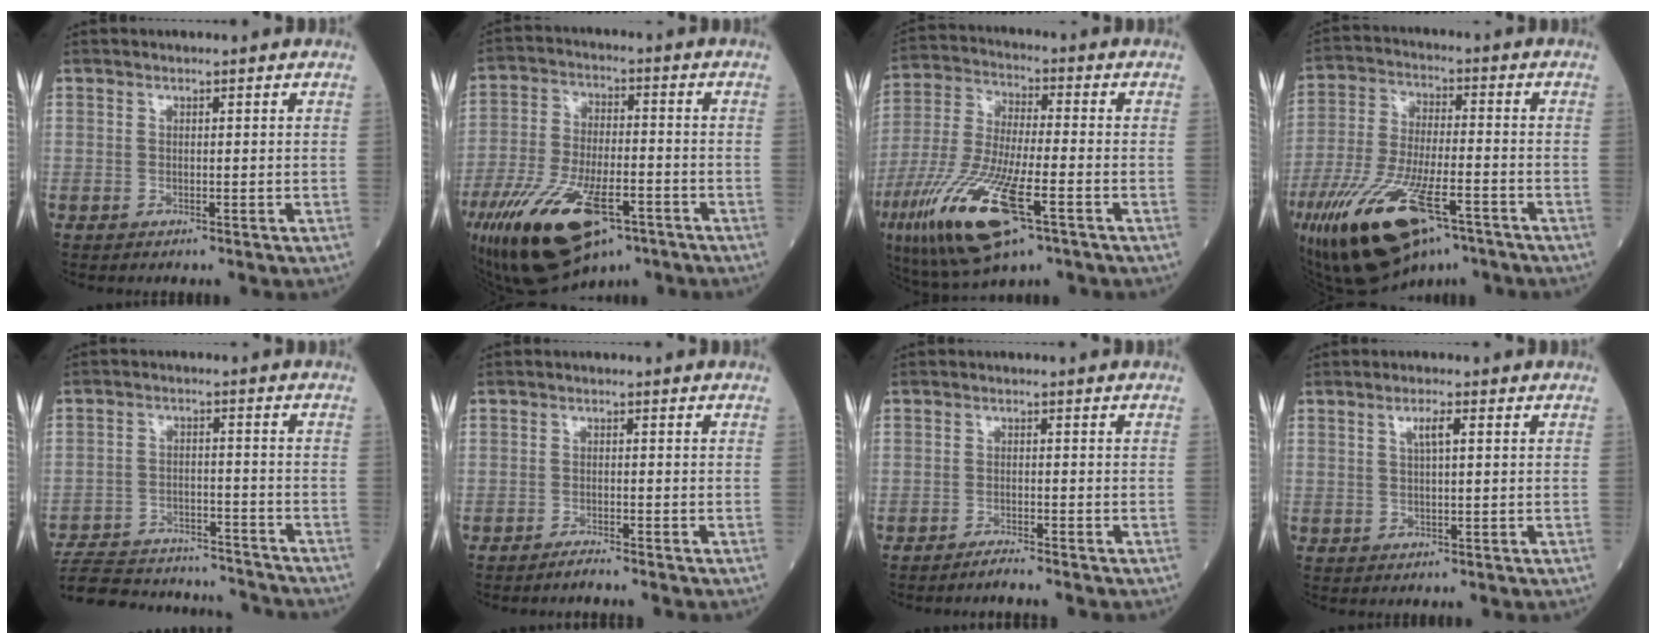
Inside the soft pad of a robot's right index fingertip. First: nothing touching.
{"total": 20.3, "force": [-11.2, 8.5, 14.6], "torque": [-0.297, -0.022, -0.187]}
{"total": 18.8, "force": [-8.6, 4.3, 16.2], "torque": [-0.365, -0.042, -0.153]}
{"total": 20.0, "force": [-11.7, 6.5, 14.9], "torque": [-0.298, -0.035, -0.204]}
{"total": 20.3, "force": [-19.2, 3.8, 5.6], "torque": [-0.127, -0.005, -0.277]}
{"total": 1.6, "force": [-1.5, -0.3, 0.4], "torque": [-0.007, -0.001, -0.029]}
{"total": 1.9, "force": [-1.8, -0.4, 0.4], "torque": [-0.007, -0.002, -0.034]}
{"total": 2.6, "force": [0.9, 0.3, 2.4], "torque": [-0.046, 0.003, 0.016]}